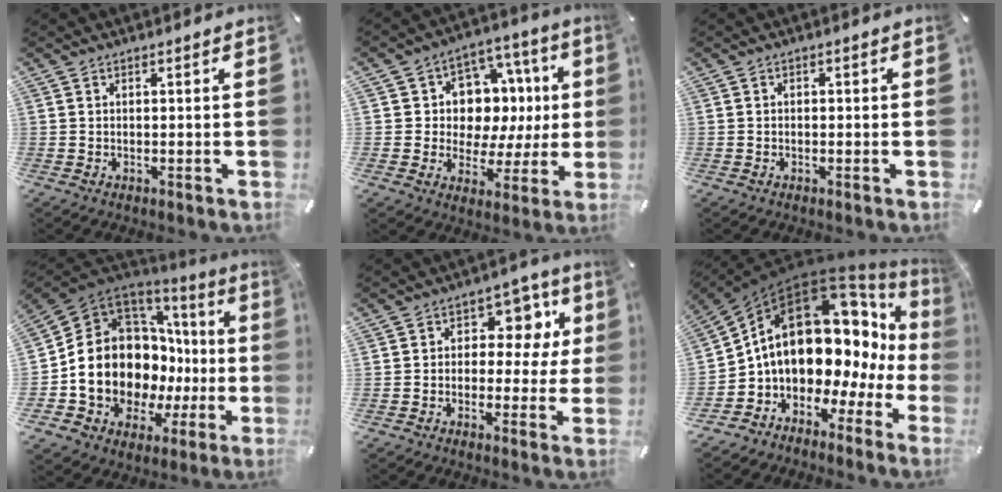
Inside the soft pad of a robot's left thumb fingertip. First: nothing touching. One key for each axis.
{"total": 11.2, "fx": 2.0, "fy": 10.1, "fz": 4.3, "tx": -0.056, "ty": -0.037, "tz": 0.046}
{"total": 1.1, "fx": -0.6, "fy": 0.6, "fz": 0.6, "tx": -0.012, "ty": 0.003, "tz": -0.014}
{"total": 17.4, "fx": 0.2, "fy": 13.9, "fz": 10.4, "tx": -0.194, "ty": -0.050, "tz": 0.024}
{"total": 9.7, "fx": 1.1, "fy": 7.7, "fz": 5.9, "tx": -0.073, "ty": -0.005, "tz": 0.016}
{"total": 18.3, "fx": 3.9, "fy": 12.4, "fz": 12.9, "tx": -0.229, "ty": -0.051, "tz": 0.077}